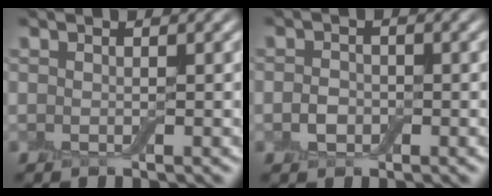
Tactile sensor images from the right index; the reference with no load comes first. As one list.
[{"total": 1.5, "force": [-0.5, 1.2, 0.8], "torque": [-0.017, 0.001, -0.014]}]